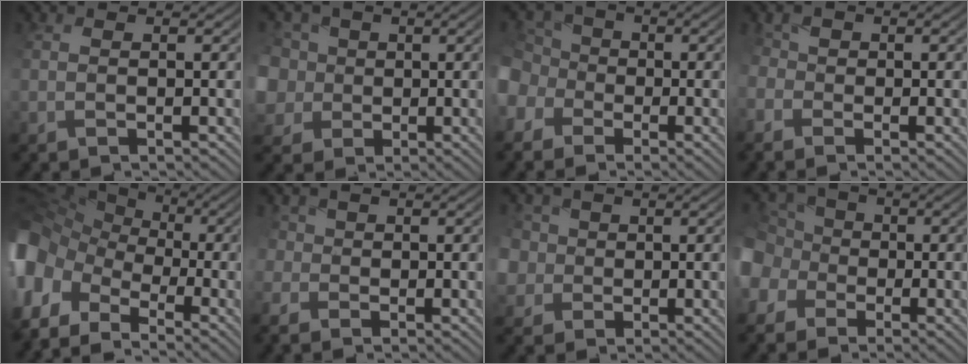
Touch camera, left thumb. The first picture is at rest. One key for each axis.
{"total": 8.7, "fx": 1.8, "fy": 8.1, "fz": 2.8, "tx": -0.121, "ty": 0.013, "tz": 0.009}
{"total": 6.9, "fx": -2.1, "fy": 6.1, "fz": 2.5, "tx": -0.092, "ty": -0.008, "tz": -0.060}
{"total": 3.1, "fx": -1.4, "fy": 2.5, "fz": 1.2, "tx": -0.037, "ty": -0.001, "tz": -0.029}
{"total": 14.5, "fx": -3.7, "fy": 10.7, "fz": 9.0, "tx": -0.252, "ty": -0.012, "tz": -0.053}
{"total": 2.8, "fx": -1.0, "fy": 2.5, "fz": 0.9, "tx": -0.032, "ty": -0.002, "tz": -0.021}
{"total": 7.1, "fx": 1.8, "fy": 6.5, "fz": 2.3, "tx": -0.090, "ty": 0.022, "tz": 0.002}
{"total": 8.9, "fx": -2.1, "fy": 7.9, "fz": 3.4, "tx": -0.121, "ty": -0.014, "tz": -0.065}